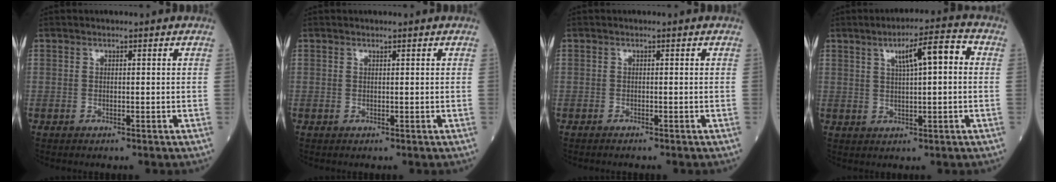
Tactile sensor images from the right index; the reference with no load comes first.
{"total": 0.0}
{"total": 0.8, "force": [-0.8, -0.1, 0.3], "torque": [-0.005, -0.001, -0.013]}
{"total": 7.1, "force": [1.8, 1.2, 6.7], "torque": [-0.108, 0.020, 0.027]}